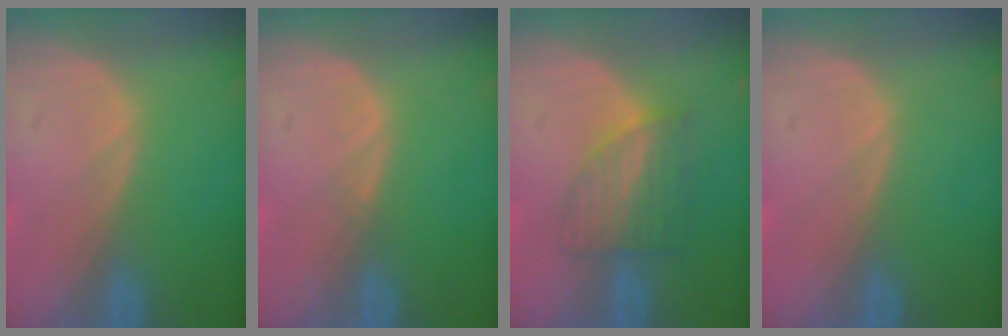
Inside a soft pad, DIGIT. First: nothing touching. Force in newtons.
{"total": 0.5, "press": 0.5, "slide": 0.1}
{"total": 6.4, "press": 5.7, "slide": 3.0}
{"total": 0.0}